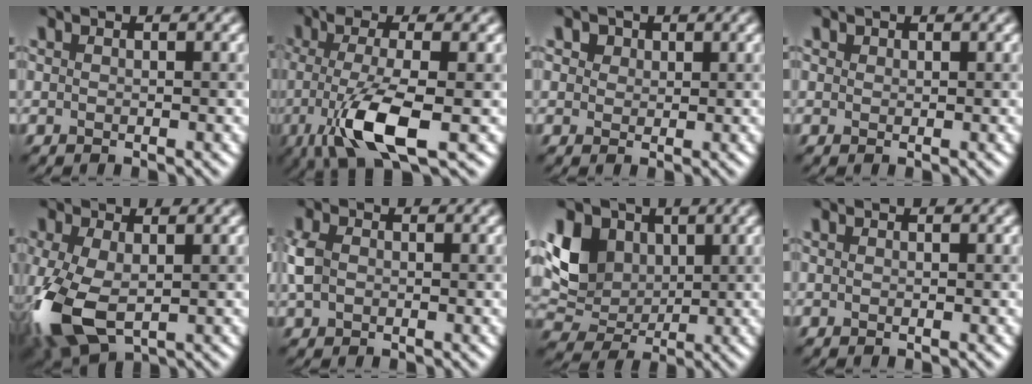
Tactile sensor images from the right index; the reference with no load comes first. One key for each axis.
{"total": 7.5, "fx": -2.4, "fy": 1.8, "fz": 6.9, "tx": -0.135, "ty": -0.004, "tz": -0.048}
{"total": 3.1, "fx": 1.9, "fy": 2.1, "fz": 1.3, "tx": -0.033, "ty": 0.009, "tz": 0.026}
{"total": 0.5, "fx": 0.4, "fy": 0.4, "fz": 0.0, "tx": 0.005, "ty": 0.000, "tz": 0.008}
{"total": 8.7, "fx": -2.2, "fy": 5.0, "fz": 6.7, "tx": -0.176, "ty": -0.024, "tz": -0.039}
{"total": 2.7, "fx": 0.0, "fy": 2.1, "fz": 1.8, "tx": -0.045, "ty": 0.003, "tz": -0.004}
{"total": 6.4, "fx": 1.7, "fy": 5.2, "fz": 3.4, "tx": -0.075, "ty": -0.001, "tz": 0.026}
{"total": 0.0}